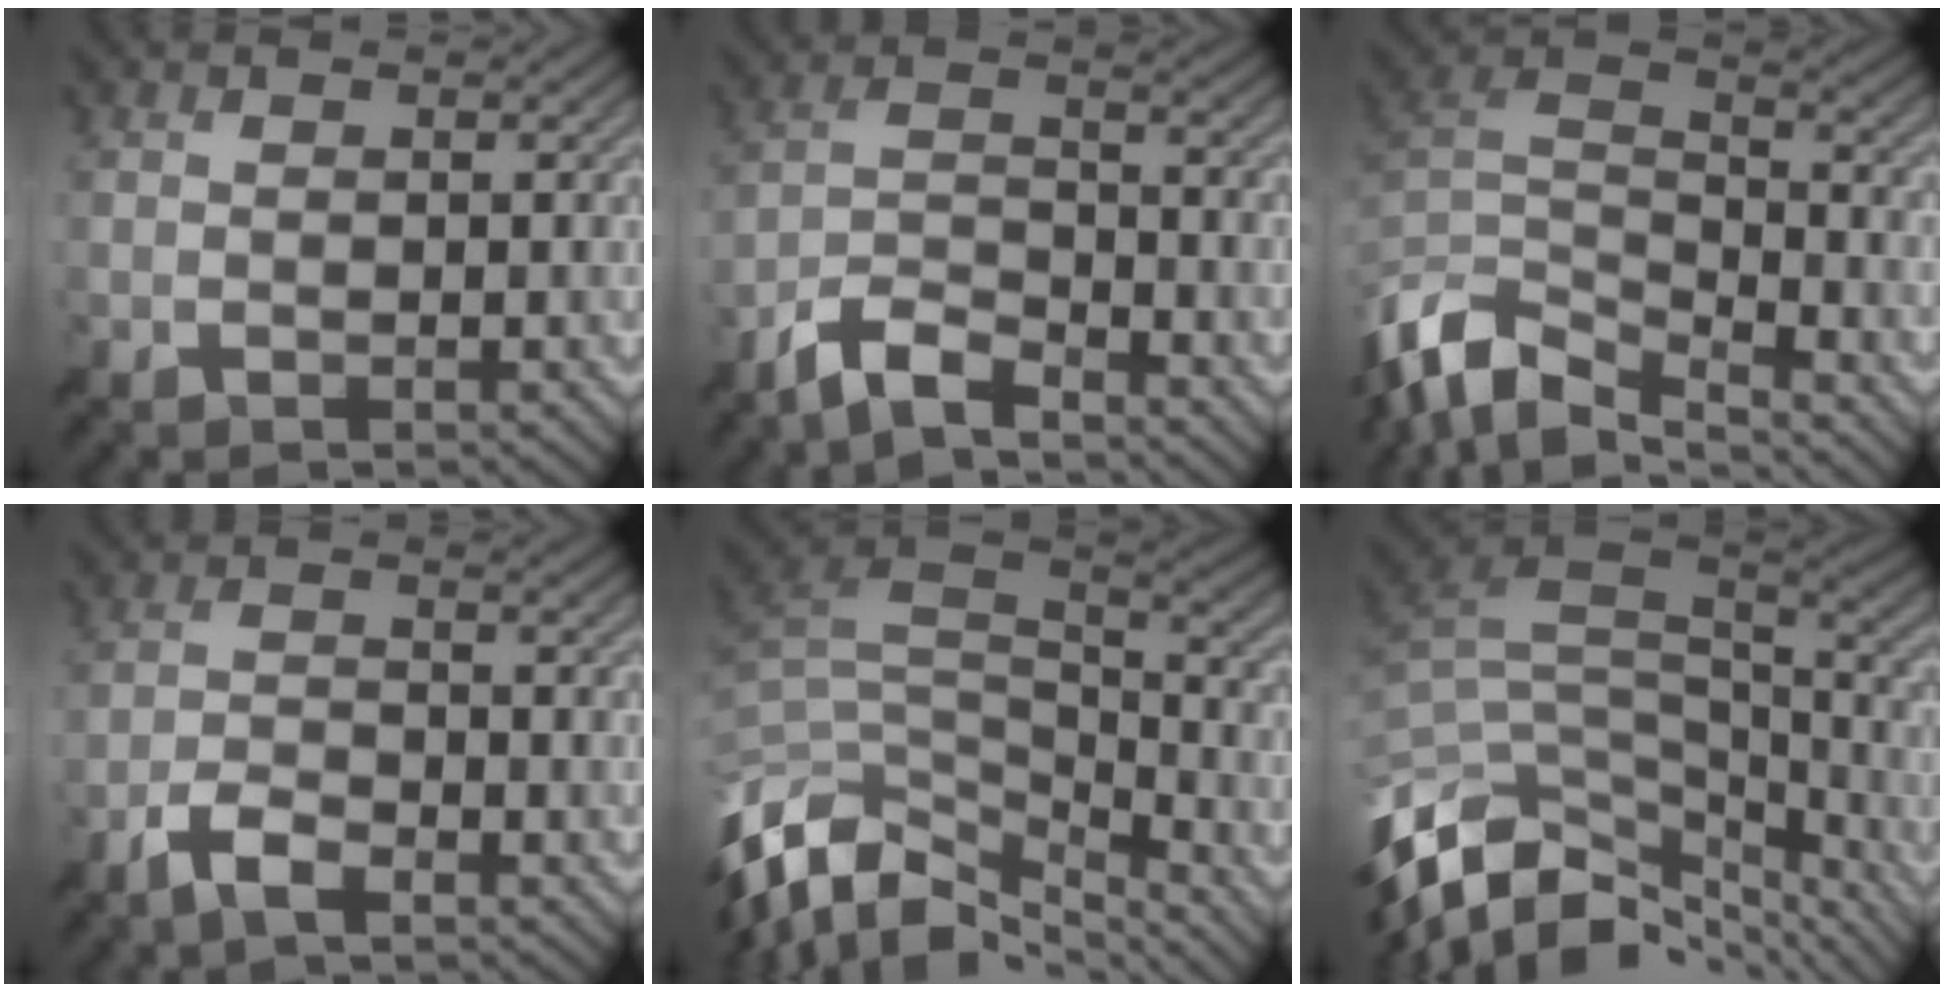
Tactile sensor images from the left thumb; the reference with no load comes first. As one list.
[{"total": 6.2, "force": [-5.3, 1.4, 3.0], "torque": [-0.060, -0.002, -0.115]}, {"total": 11.8, "force": [-7.8, 5.3, 7.1], "torque": [-0.176, -0.013, -0.147]}, {"total": 3.9, "force": [-2.9, 1.1, 2.4], "torque": [-0.056, -0.001, -0.065]}, {"total": 13.1, "force": [-7.8, 7.0, 7.9], "torque": [-0.223, -0.025, -0.126]}, {"total": 13.3, "force": [-5.9, 7.8, 9.1], "torque": [-0.236, -0.016, -0.092]}]